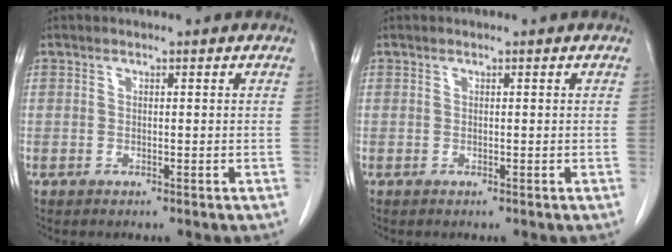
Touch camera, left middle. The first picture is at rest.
{"total": 0.0}